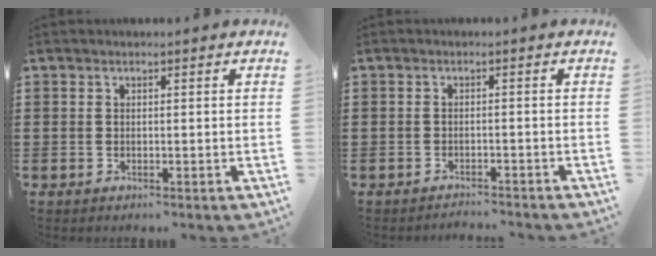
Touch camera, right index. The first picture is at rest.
{"total": 1.6, "force": [-1.6, 0.0, -0.1], "torque": [-0.004, 0.002, -0.034]}